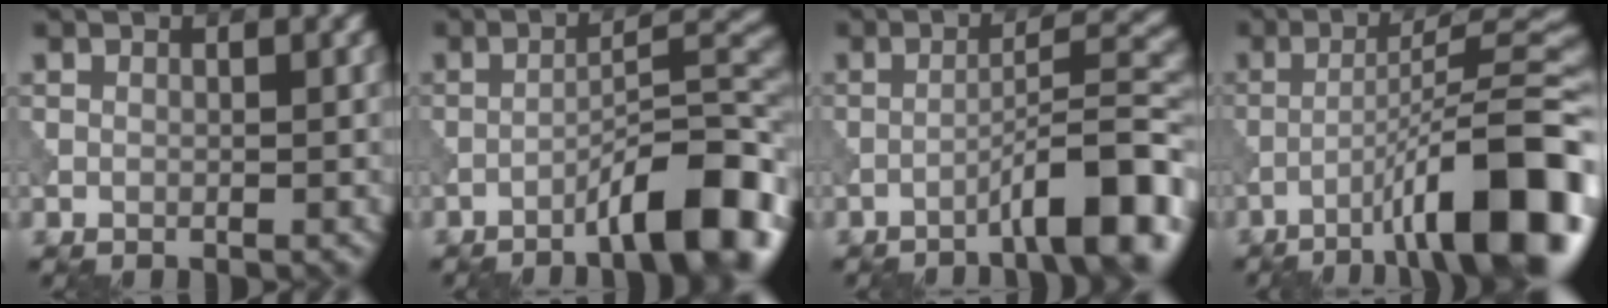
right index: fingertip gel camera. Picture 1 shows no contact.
{"total": 9.4, "force": [-5.6, 1.9, 7.4], "torque": [-0.103, 0.019, -0.089]}
{"total": 8.0, "force": [-4.9, 1.2, 6.2], "torque": [-0.086, 0.023, -0.079]}
{"total": 13.4, "force": [-6.9, 2.5, 11.2], "torque": [-0.158, 0.020, -0.103]}